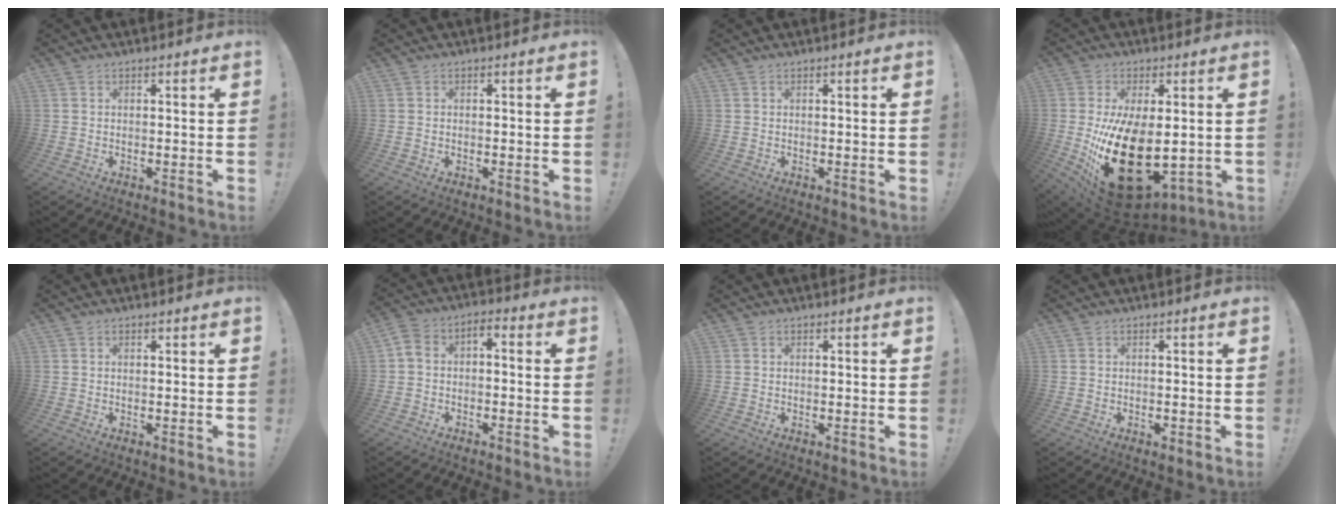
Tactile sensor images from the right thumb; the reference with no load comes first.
{"total": 0.5, "force": [-0.3, 0.5, 0.0], "torque": [-0.008, 0.004, -0.002]}
{"total": 0.0}
{"total": 24.5, "force": [-2.7, 14.0, 19.9], "torque": [-0.368, -0.005, -0.017]}
{"total": 0.0}
{"total": 4.5, "force": [-3.3, 2.4, 1.9], "torque": [-0.041, 0.014, -0.065]}
{"total": 0.0}
{"total": 0.6, "force": [-0.5, 0.3, 0.2], "torque": [-0.009, 0.004, -0.006]}